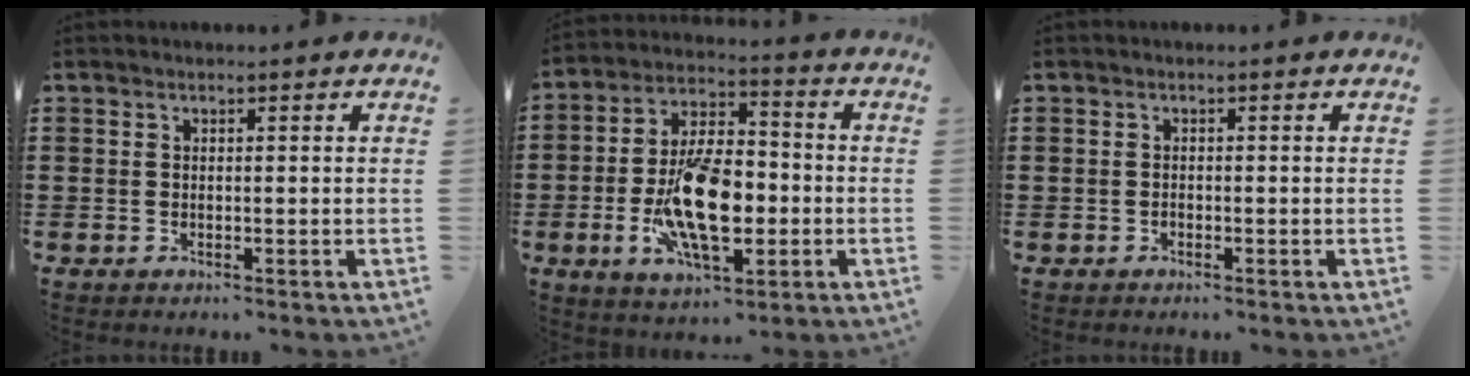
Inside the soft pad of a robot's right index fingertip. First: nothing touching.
{"total": 13.7, "force": [-3.0, 6.5, 11.7], "torque": [-0.235, -0.005, -0.053]}
{"total": 0.5, "force": [-0.4, 0.3, 0.1], "torque": [-0.003, 0.003, -0.008]}